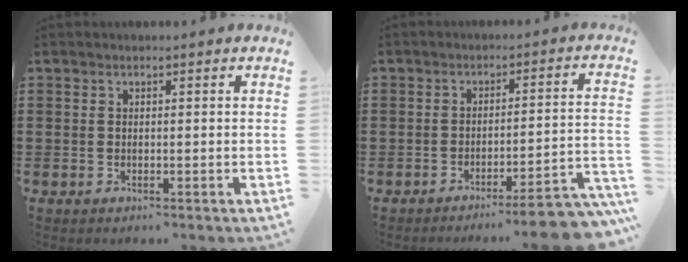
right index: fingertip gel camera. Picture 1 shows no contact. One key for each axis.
{"total": 5.8, "fx": -5.0, "fy": -0.2, "fz": 3.0, "tx": -0.046, "ty": -0.008, "tz": -0.094}